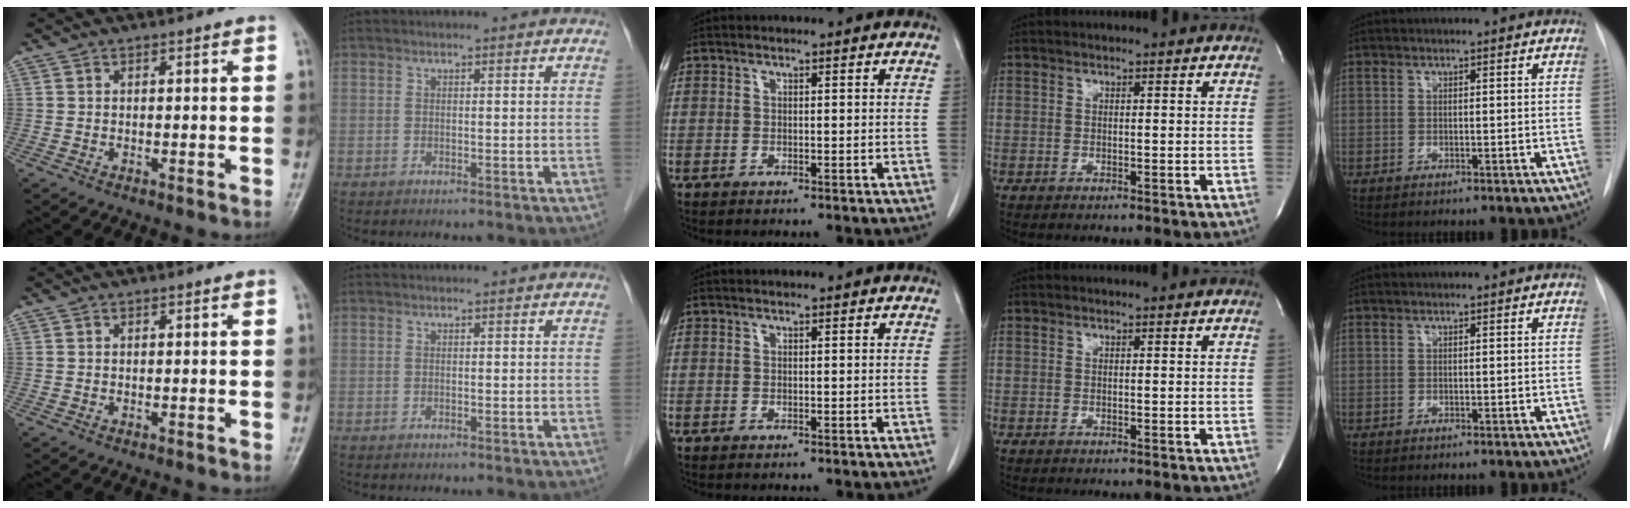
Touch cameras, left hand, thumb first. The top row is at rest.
{}